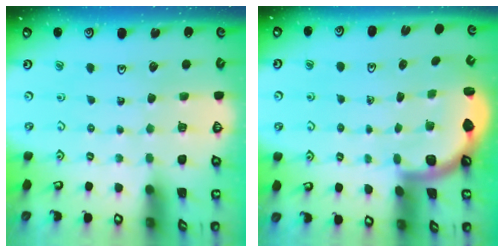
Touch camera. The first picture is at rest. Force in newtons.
{"total": 1.8, "press": 1.8, "slide": 0.1}